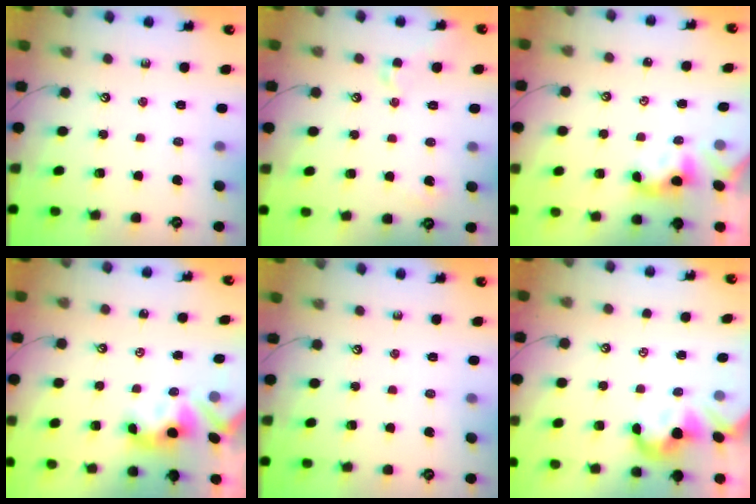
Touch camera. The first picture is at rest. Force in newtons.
{"total": 1.7, "press": 1.6, "slide": 0.6}
{"total": 1.1, "press": 1.0, "slide": 0.2}
{"total": 3.4, "press": 3.4, "slide": 0.3}
{"total": 0.0}
{"total": 0.7, "press": 0.6, "slide": 0.4}